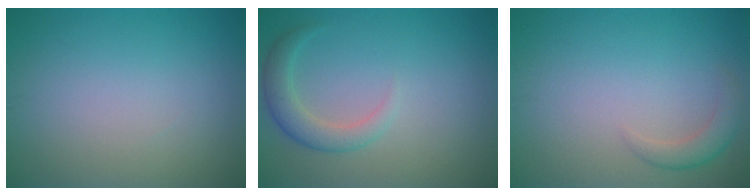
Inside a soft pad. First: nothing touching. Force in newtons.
{"total": 2.7, "press": 2.7, "slide": 0.1}
{"total": 2.0, "press": 2.0, "slide": 0.2}